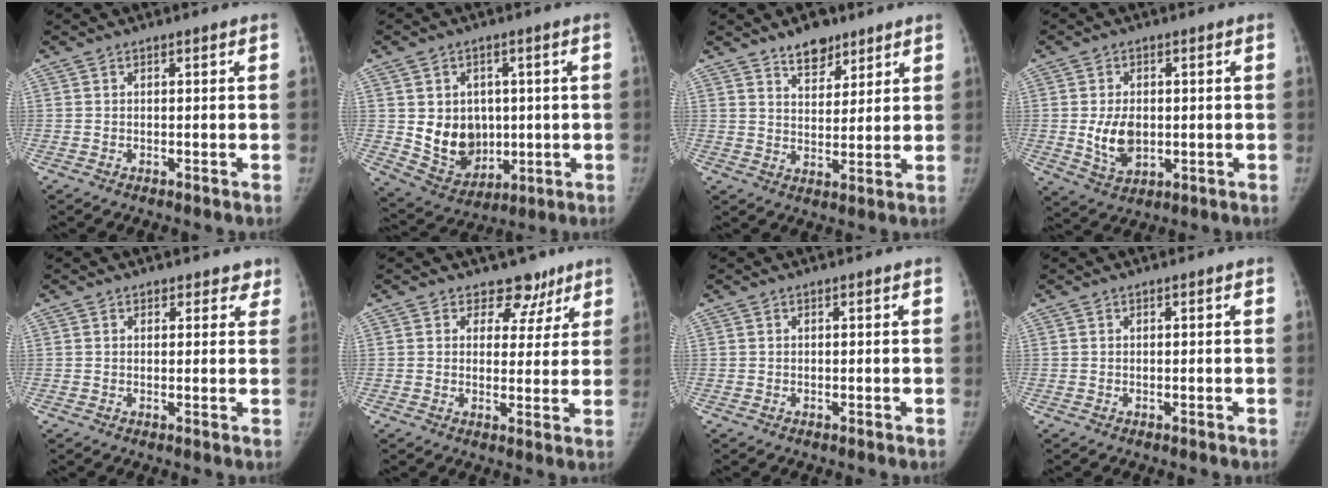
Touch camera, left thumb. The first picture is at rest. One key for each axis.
{"total": 11.2, "fx": 0.5, "fy": 9.2, "fz": 6.3, "tx": -0.057, "ty": -0.013, "tz": 0.035}
{"total": 6.9, "fx": 5.0, "fy": 3.5, "fz": 3.1, "tx": -0.017, "ty": -0.034, "tz": 0.085}
{"total": 7.2, "fx": -0.4, "fy": 4.8, "fz": 5.3, "tx": -0.082, "ty": -0.009, "tz": 0.005}
{"total": 3.0, "fx": 2.3, "fy": 1.9, "fz": 0.4, "tx": 0.035, "ty": -0.009, "tz": 0.017}
{"total": 6.2, "fx": 4.3, "fy": 4.4, "fz": 0.6, "tx": 0.031, "ty": -0.022, "tz": 0.050}
{"total": 0.0}
{"total": 0.0}